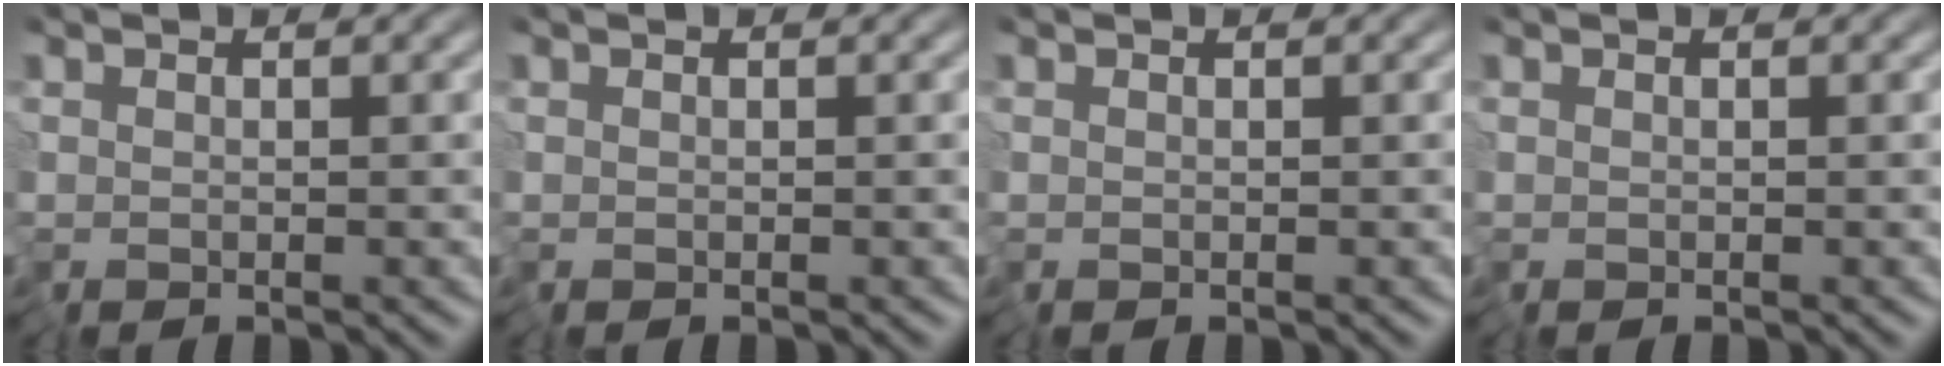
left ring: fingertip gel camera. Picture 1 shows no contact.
{"total": 0.0}
{"total": 0.0}
{"total": 0.0}